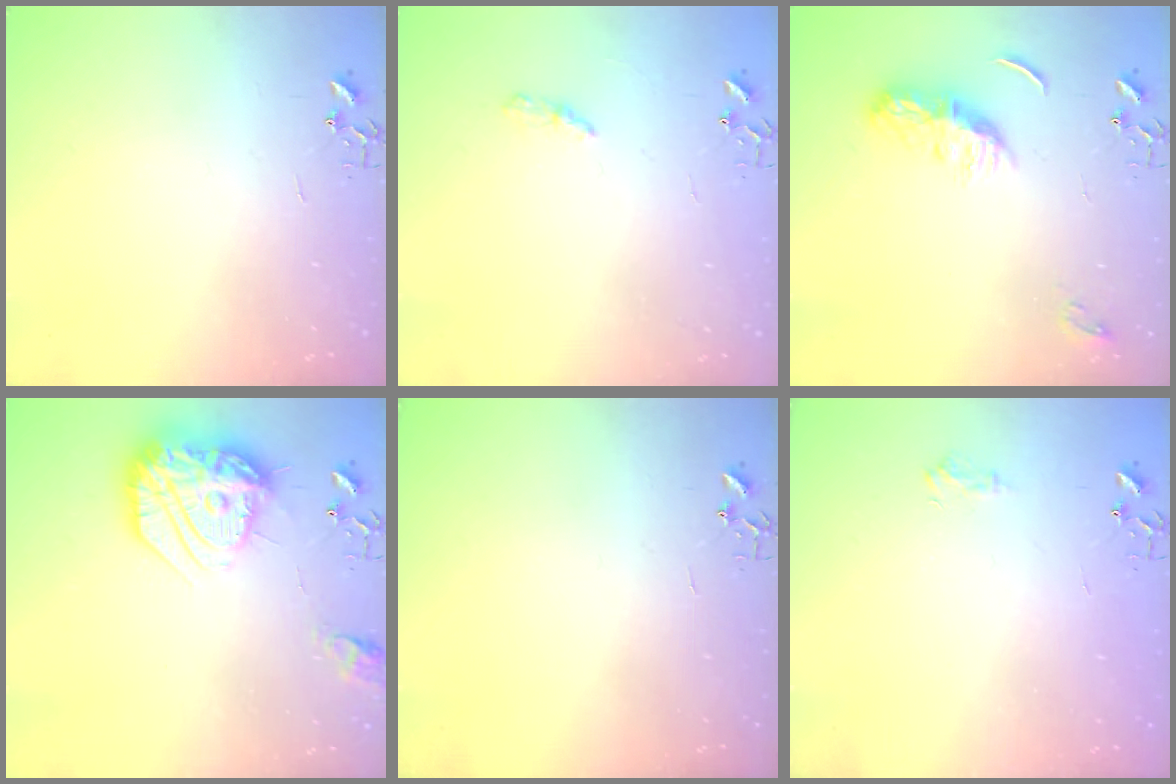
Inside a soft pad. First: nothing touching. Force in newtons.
{"total": 4.2, "press": 4.2, "slide": 0.5}
{"total": 8.9, "press": 8.9, "slide": 0.1}
{"total": 20.7, "press": 20.6, "slide": 1.5}
{"total": 0.0}
{"total": 6.6, "press": 6.6, "slide": 0.8}